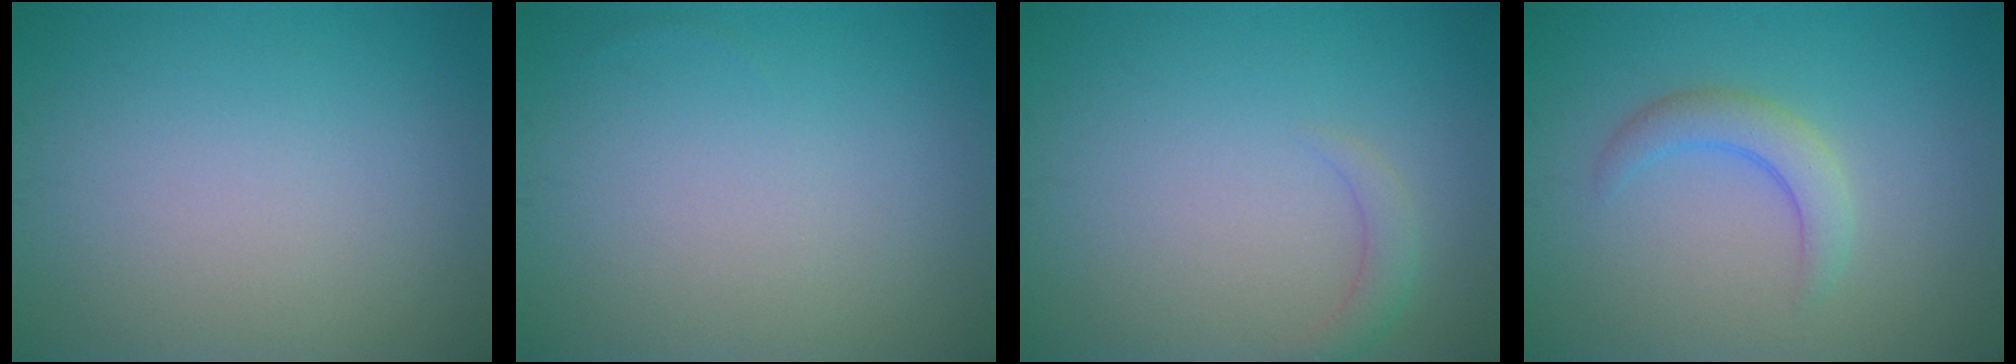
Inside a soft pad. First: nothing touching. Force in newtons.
{"total": 0.0}
{"total": 1.4, "press": 1.4, "slide": 0.2}
{"total": 2.6, "press": 2.6, "slide": 0.2}